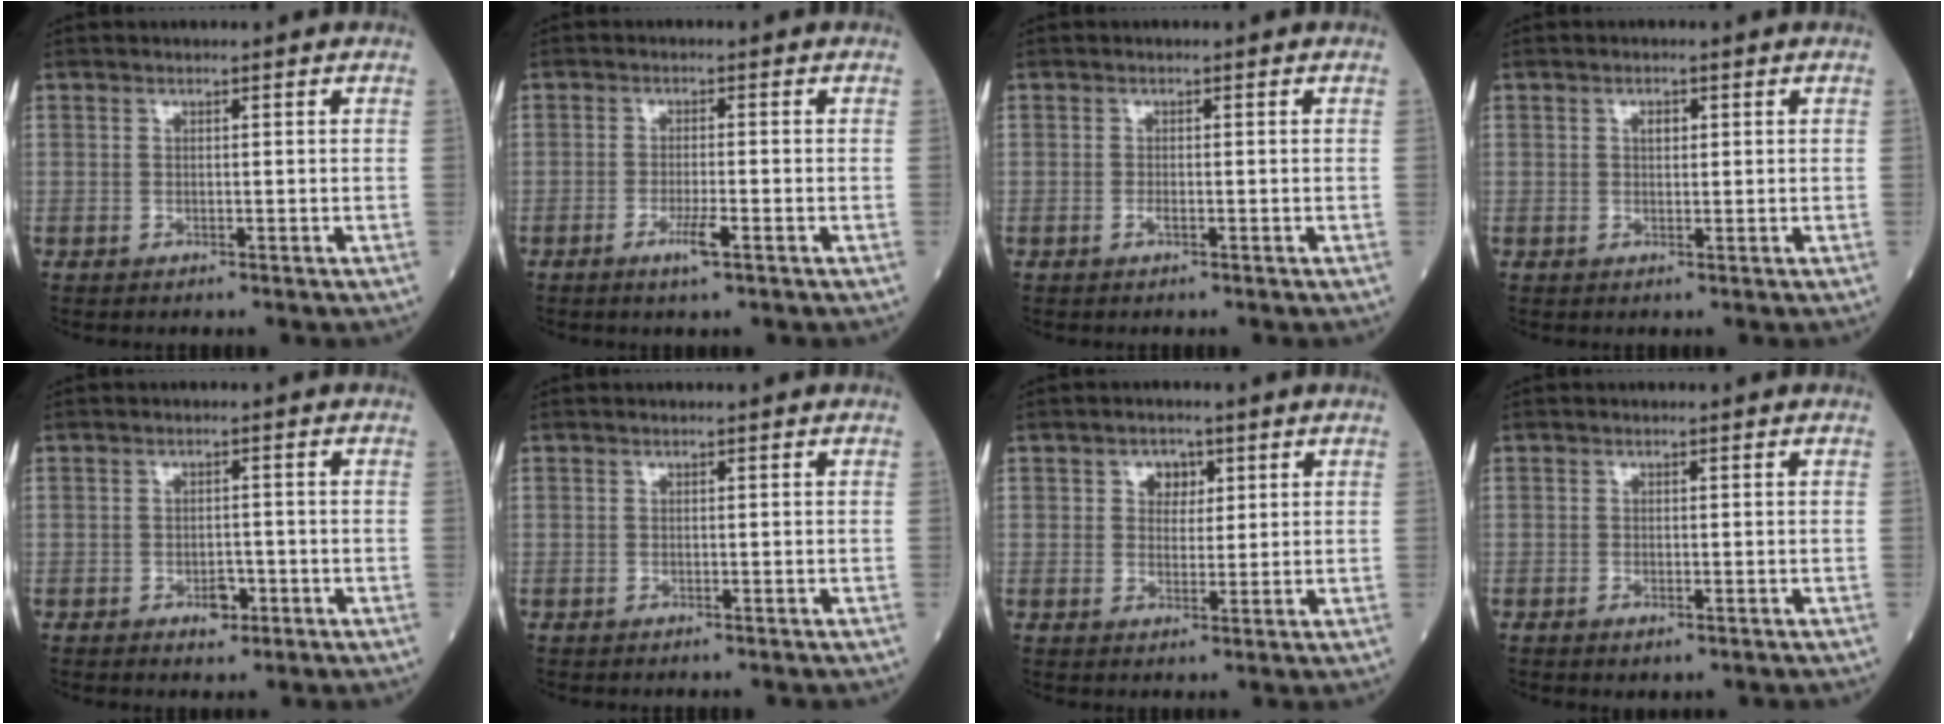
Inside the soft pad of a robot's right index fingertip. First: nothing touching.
{"total": 3.0, "force": [-1.5, 0.1, 2.6], "torque": [-0.052, -0.005, -0.025]}
{"total": 0.6, "force": [-0.3, 0.1, 0.5], "torque": [-0.013, 0.000, -0.005]}
{"total": 1.4, "force": [0.5, 0.8, 1.1], "torque": [-0.017, 0.000, 0.008]}
{"total": 2.5, "force": [-1.2, 1.5, 1.6], "torque": [-0.020, 0.005, -0.010]}
{"total": 0.0}
{"total": 3.2, "force": [1.4, 2.4, 1.7], "torque": [-0.021, 0.006, 0.021]}
{"total": 1.4, "force": [-0.7, 0.6, 1.1], "torque": [-0.018, -0.002, -0.005]}